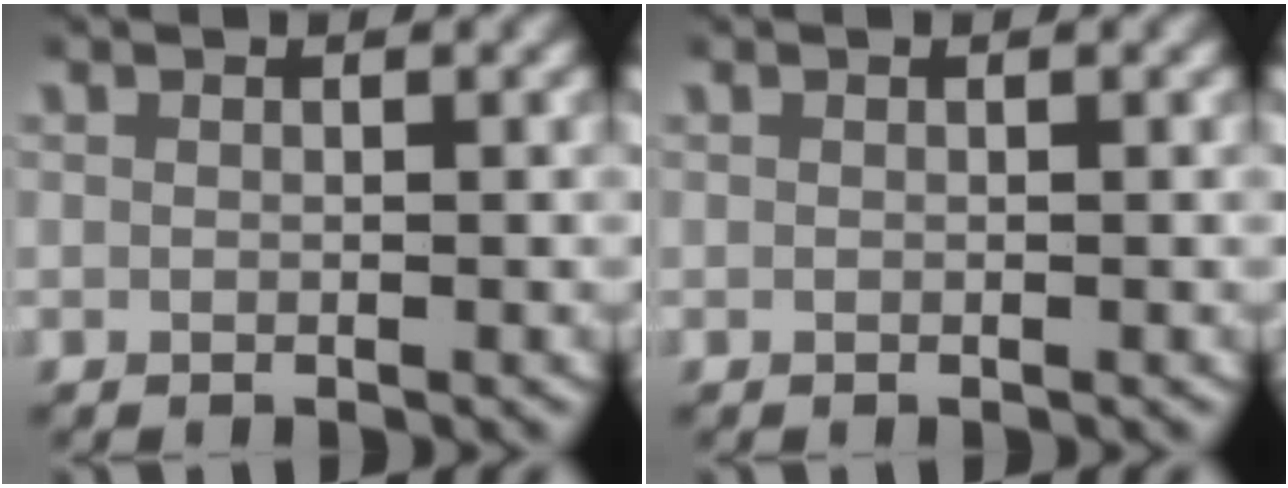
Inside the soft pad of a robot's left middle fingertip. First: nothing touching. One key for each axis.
{"total": 0.0}